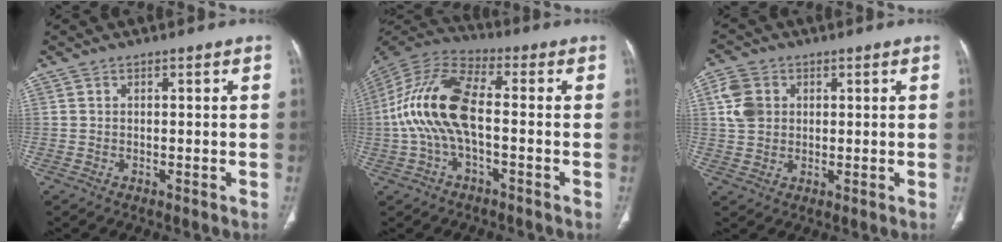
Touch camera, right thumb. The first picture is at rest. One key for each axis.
{"total": 15.0, "fx": -1.4, "fy": 6.7, "fz": 13.4, "tx": -0.292, "ty": 0.038, "tz": -0.033}
{"total": 6.1, "fx": 1.5, "fy": 4.9, "fz": 3.3, "tx": -0.059, "ty": 0.003, "tz": 0.027}